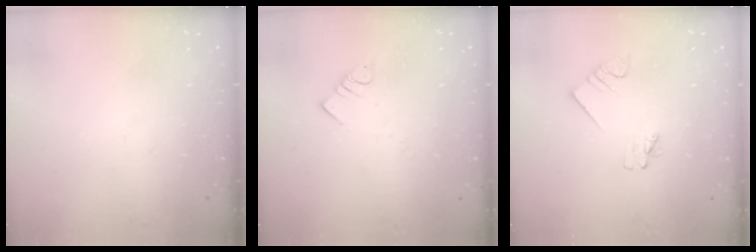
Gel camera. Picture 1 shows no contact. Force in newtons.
{"total": 2.8, "press": 2.8, "slide": 0.2}
{"total": 1.9, "press": 1.9, "slide": 0.1}